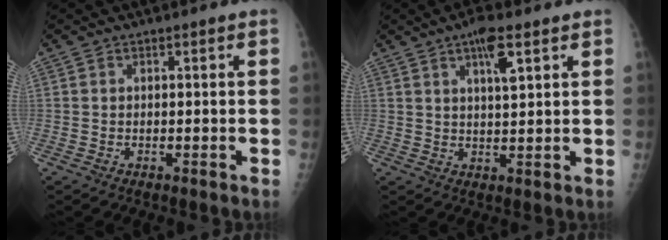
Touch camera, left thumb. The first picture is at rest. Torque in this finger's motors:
{"motor_torque": [0.17, 0.07, 0.16, 0.04, 0.06]}